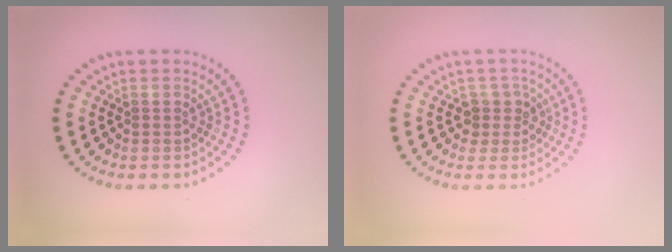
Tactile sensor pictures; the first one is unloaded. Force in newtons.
{"total": 1.9, "press": 1.5, "slide": 1.1}